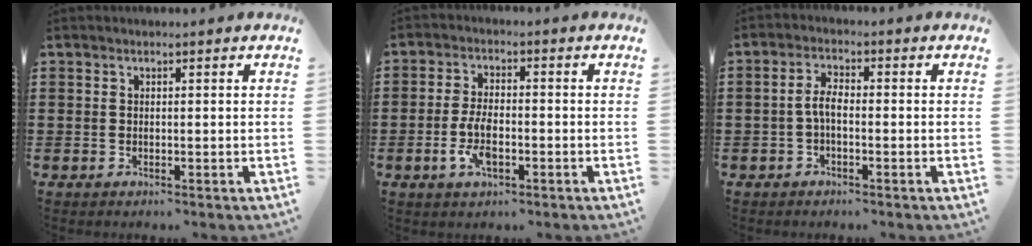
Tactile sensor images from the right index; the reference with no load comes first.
{"total": 5.5, "force": [-1.7, 2.5, 4.6], "torque": [-0.107, 0.000, -0.038]}
{"total": 3.3, "force": [-0.8, 1.2, 3.0], "torque": [-0.070, 0.001, -0.021]}